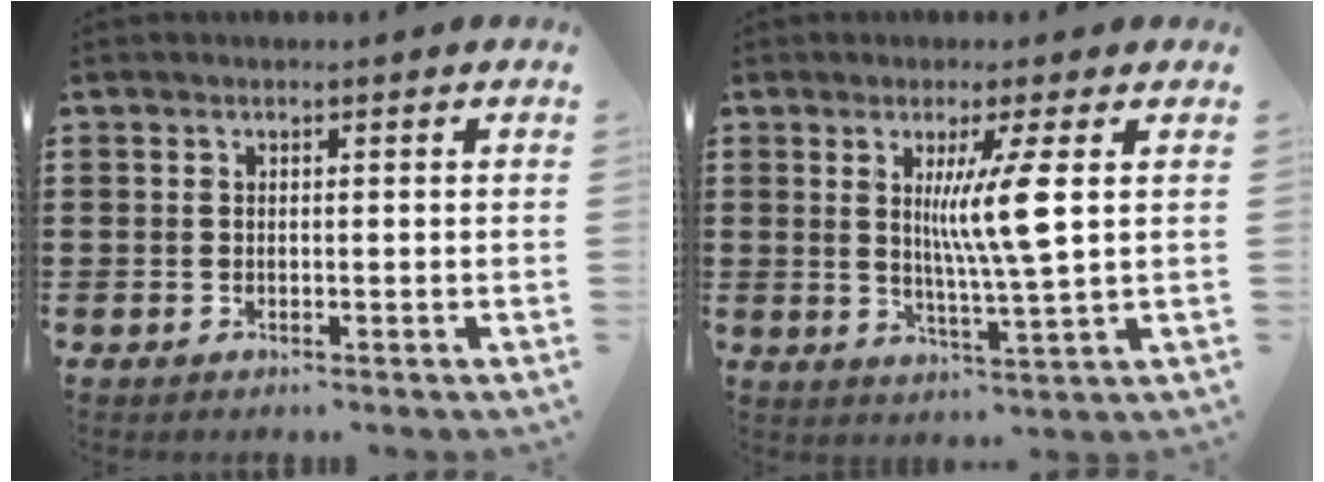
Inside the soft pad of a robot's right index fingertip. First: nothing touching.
{"total": 8.0, "force": [1.9, -0.1, 7.8], "torque": [-0.141, -0.010, 0.023]}